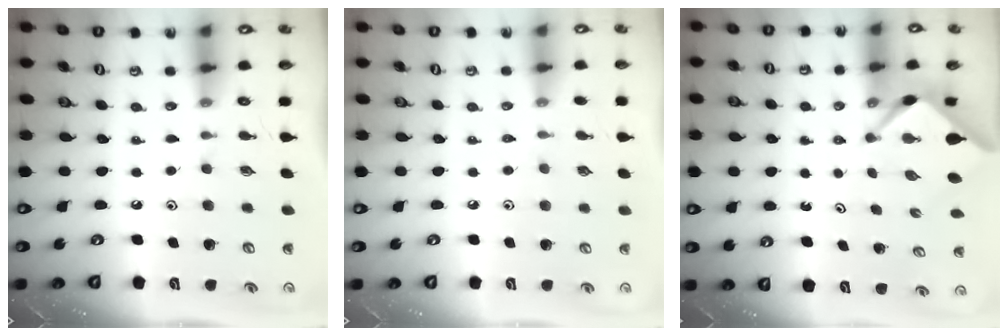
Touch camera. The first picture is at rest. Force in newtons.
{"total": 3.6, "press": 3.5, "slide": 0.7}
{"total": 2.6, "press": 2.6, "slide": 0.3}